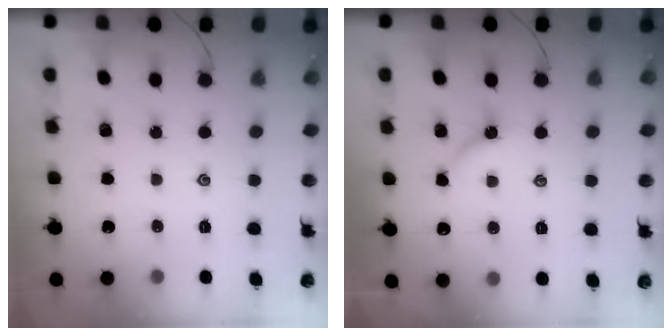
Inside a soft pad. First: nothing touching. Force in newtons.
{"total": 5.6, "press": 5.5, "slide": 0.8}